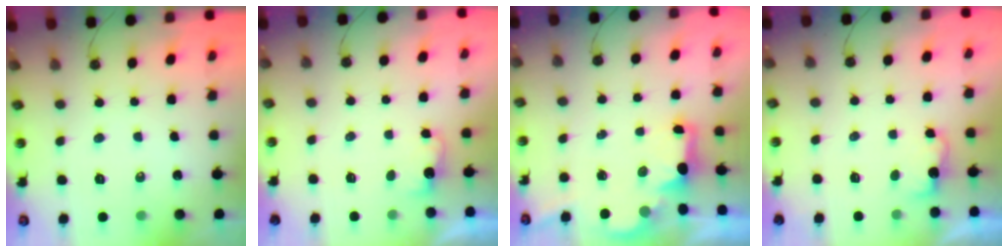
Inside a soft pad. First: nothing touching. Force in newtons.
{"total": 2.4, "press": 2.3, "slide": 0.8}
{"total": 2.1, "press": 2.0, "slide": 0.7}
{"total": 3.6, "press": 3.4, "slide": 1.0}